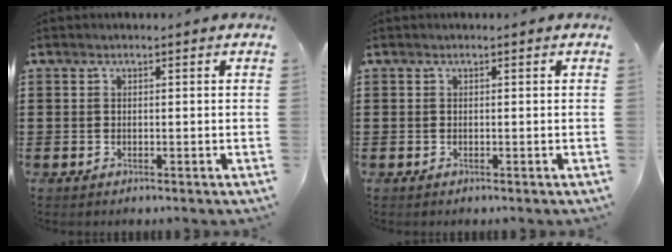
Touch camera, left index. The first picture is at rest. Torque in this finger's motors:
{"motor_torque": [0.00, 0.00, 0.01, 0.00]}